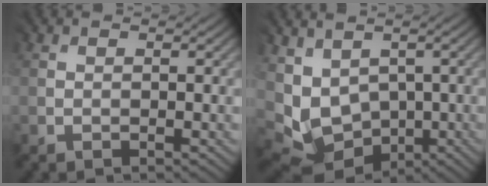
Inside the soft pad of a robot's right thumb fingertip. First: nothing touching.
{"total": 7.0, "force": [0.5, 6.0, 3.7], "torque": [-0.126, -0.022, 0.034]}